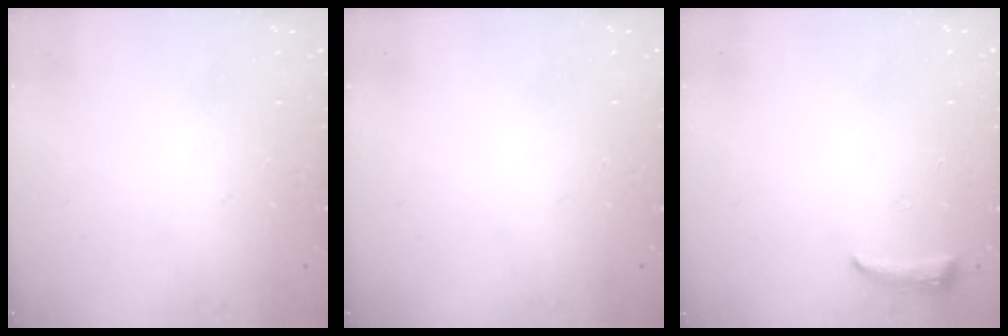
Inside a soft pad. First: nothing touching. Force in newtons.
{"total": 0.0}
{"total": 4.3, "press": 4.2, "slide": 0.9}